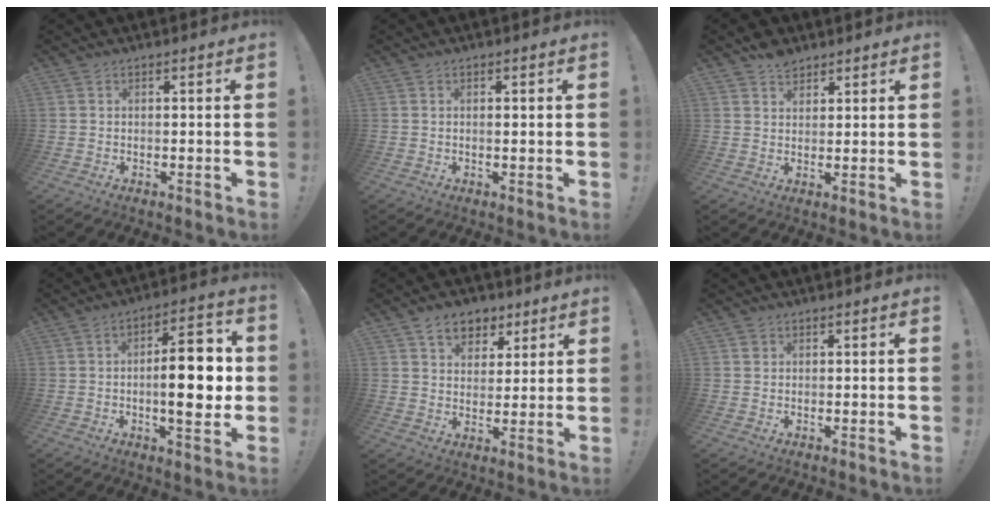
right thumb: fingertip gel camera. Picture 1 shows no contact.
{"total": 0.8, "force": [0.1, 0.1, 0.8], "torque": [-0.001, -0.005, -0.001]}
{"total": 4.6, "force": [3.5, 2.8, 1.2], "torque": [-0.013, -0.015, 0.064]}
{"total": 15.5, "force": [-0.8, 5.6, 14.5], "torque": [-0.210, 0.006, -0.019]}
{"total": 9.3, "force": [5.5, 6.6, 3.4], "torque": [-0.037, -0.030, 0.104]}
{"total": 1.0, "force": [0.6, 0.8, 0.1], "torque": [0.003, 0.000, 0.010]}